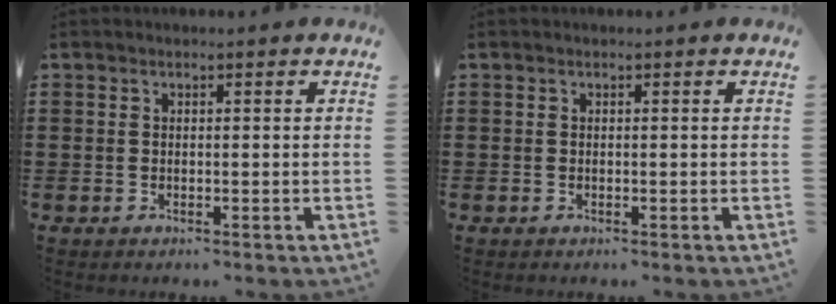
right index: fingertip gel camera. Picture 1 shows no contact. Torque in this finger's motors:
{"motor_torque": [-0.57, 1.57, 0.00, 0.00]}